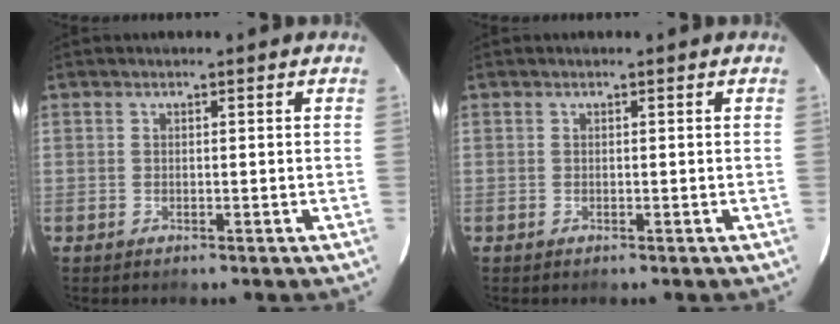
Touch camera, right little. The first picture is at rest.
{"total": 0.0}